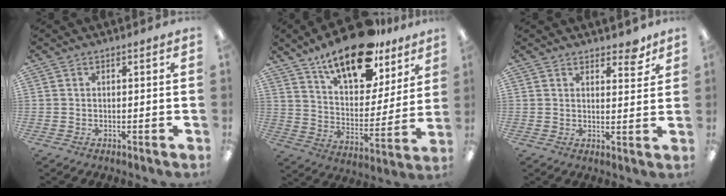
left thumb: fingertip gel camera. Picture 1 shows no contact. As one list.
[{"total": 18.8, "force": [14.0, 7.9, 9.8], "torque": [-0.168, -0.080, 0.244]}, {"total": 5.0, "force": [4.1, 2.1, 2.0], "torque": [-0.007, -0.026, 0.068]}]